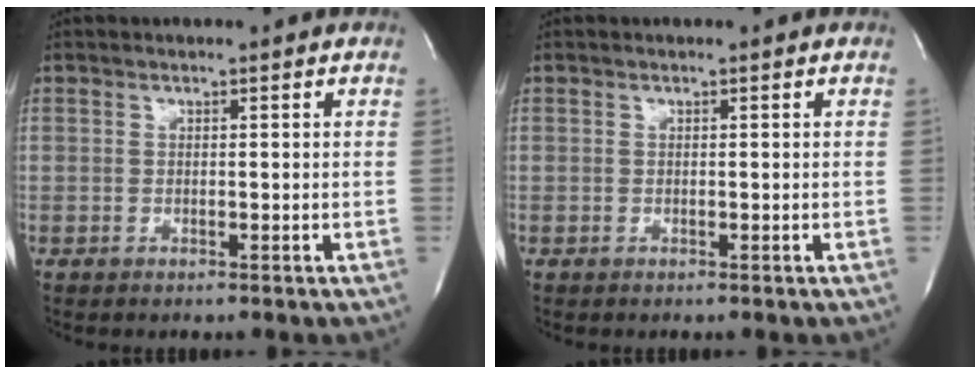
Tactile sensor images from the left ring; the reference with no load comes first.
{"total": 0.0}